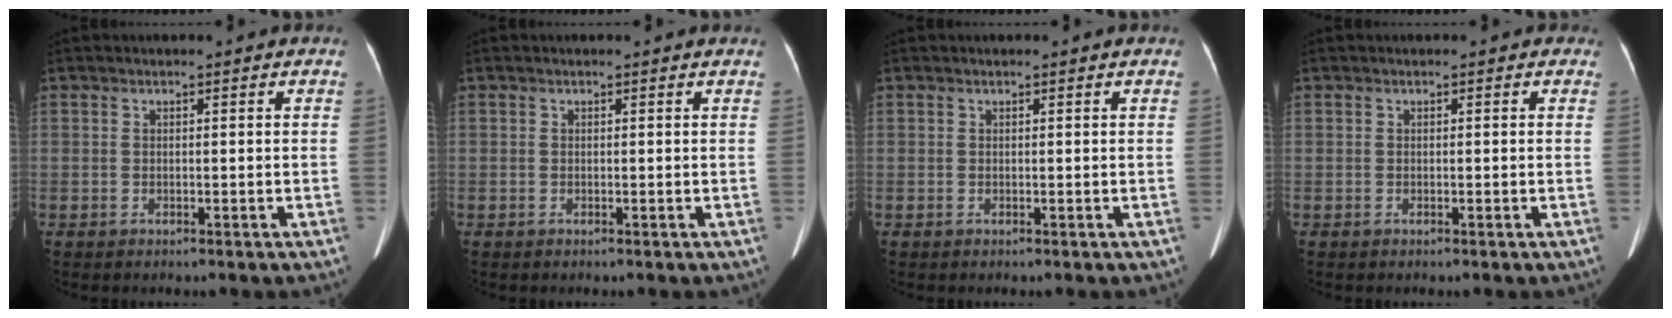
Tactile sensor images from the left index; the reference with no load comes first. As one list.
[{"total": 0.6, "force": [0.5, 0.4, 0.0], "torque": [-0.006, 0.006, 0.001]}, {"total": 0.6, "force": [0.5, 0.1, 0.1], "torque": [-0.006, 0.005, 0.006]}, {"total": 0.0}]